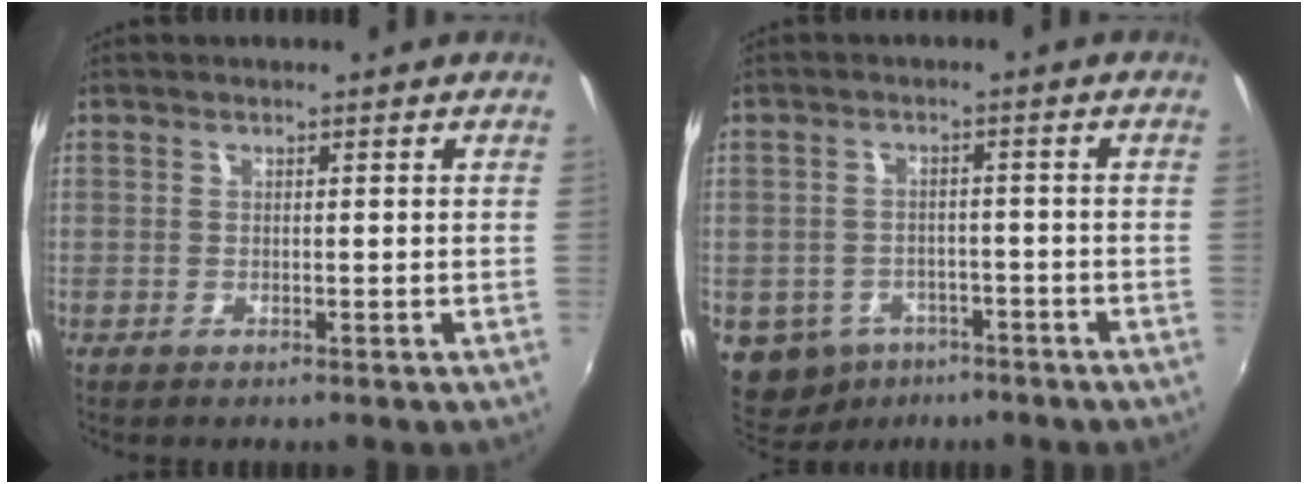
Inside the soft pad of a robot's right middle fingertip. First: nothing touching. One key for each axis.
{"total": 10.2, "fx": -5.6, "fy": 7.8, "fz": 3.4, "tx": -0.110, "ty": -0.006, "tz": -0.071}